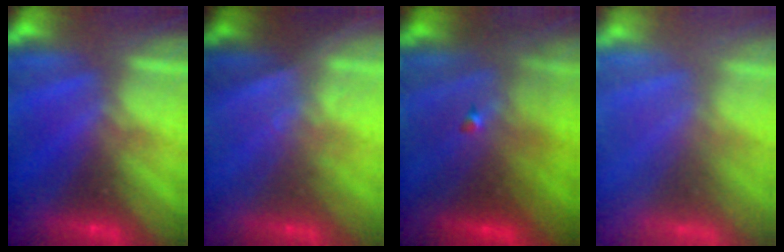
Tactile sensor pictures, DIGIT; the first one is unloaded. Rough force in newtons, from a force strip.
{"total": 1.5}
{"total": 4.4}
{"total": 8.2}